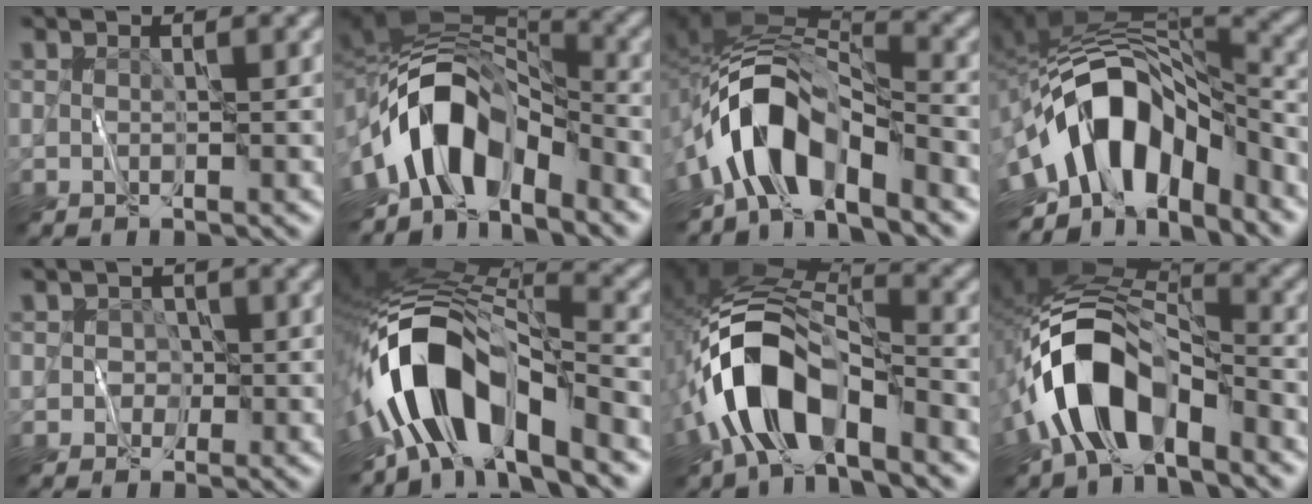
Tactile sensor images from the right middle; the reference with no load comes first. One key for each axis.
{"total": 11.1, "fx": -5.5, "fy": 5.9, "fz": 7.6, "tx": -0.124, "ty": 0.005, "tz": -0.102}
{"total": 8.8, "fx": -4.7, "fy": 4.3, "fz": 6.1, "tx": -0.102, "ty": 0.006, "tz": -0.092}
{"total": 12.6, "fx": -5.2, "fy": 7.0, "fz": 9.1, "tx": -0.146, "ty": 0.007, "tz": -0.092}
{"total": 1.4, "fx": -0.2, "fy": 1.4, "fz": 0.1, "tx": 0.020, "ty": 0.010, "tz": -0.014}
{"total": 12.0, "fx": -5.3, "fy": 5.1, "fz": 9.4, "tx": -0.161, "ty": 0.008, "tz": -0.100}
{"total": 10.3, "fx": -4.6, "fy": 5.2, "fz": 7.6, "tx": -0.153, "ty": 0.001, "tz": -0.091}
{"total": 9.8, "fx": -4.6, "fy": 5.5, "fz": 6.7, "tx": -0.122, "ty": 0.000, "tz": -0.086}